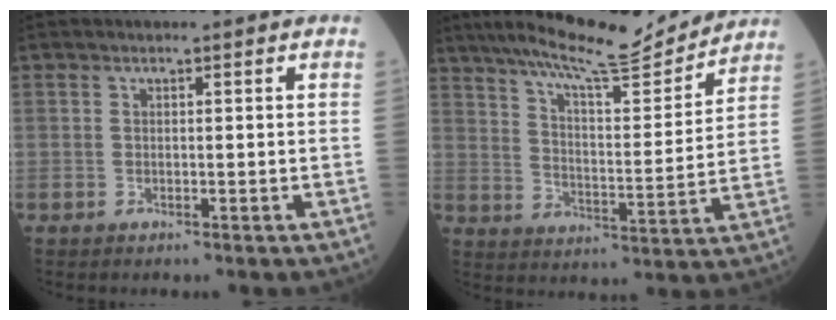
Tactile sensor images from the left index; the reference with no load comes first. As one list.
[{"total": 16.2, "force": [14.7, 1.6, 6.6], "torque": [-0.116, -0.002, 0.229]}]